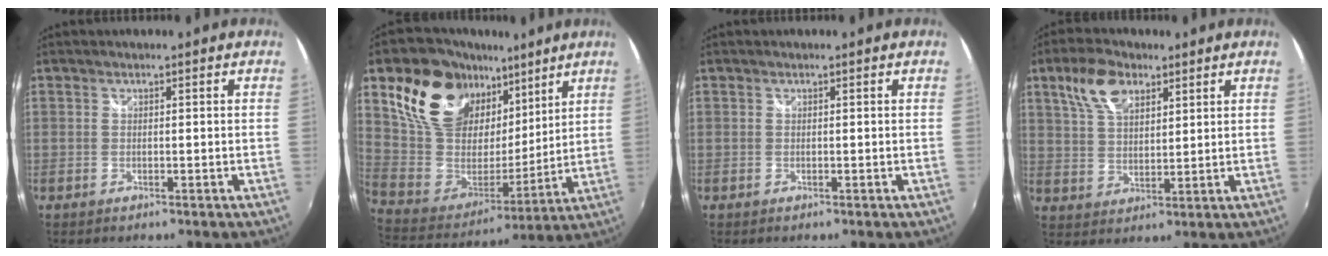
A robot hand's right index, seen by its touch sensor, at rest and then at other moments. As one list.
[{"total": 22.5, "force": [13.1, 14.0, 11.8], "torque": [-0.240, 0.037, 0.251]}, {"total": 0.0}, {"total": 8.9, "force": [4.9, 4.7, 5.7], "torque": [-0.114, 0.021, 0.095]}]